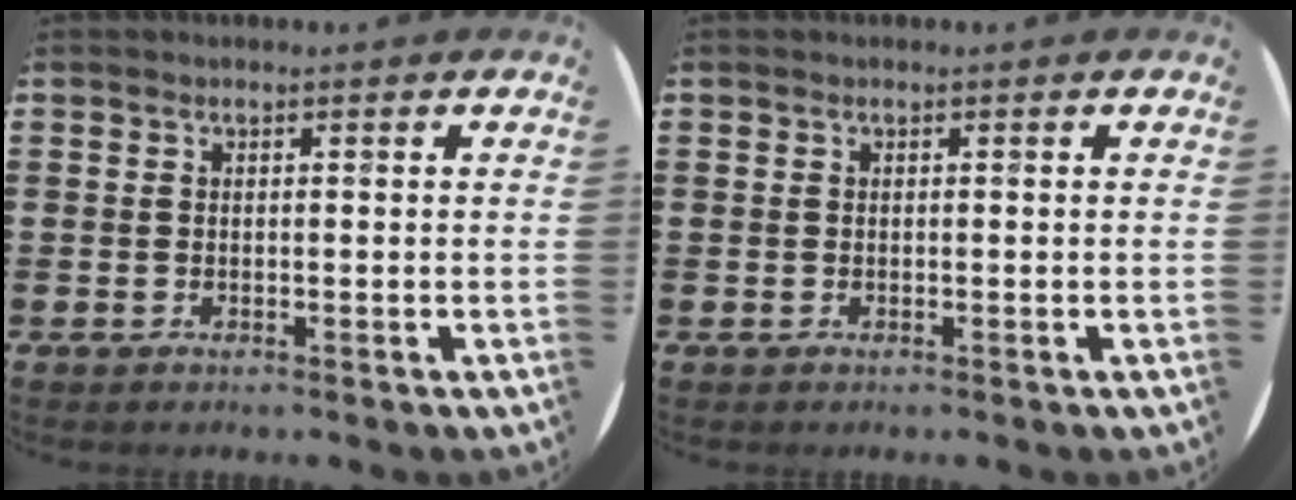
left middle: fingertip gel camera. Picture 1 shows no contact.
{"total": 0.0}